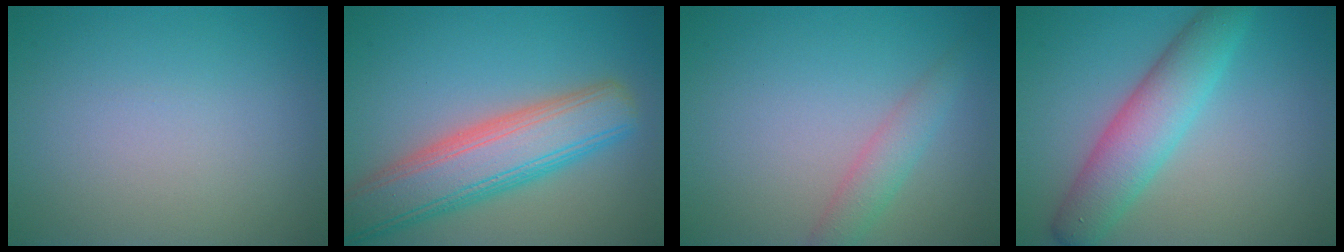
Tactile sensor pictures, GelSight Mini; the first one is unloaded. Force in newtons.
{"total": 8.0, "press": 8.0, "slide": 0.4}
{"total": 2.3, "press": 2.3, "slide": 0.0}
{"total": 5.4, "press": 5.4, "slide": 0.2}